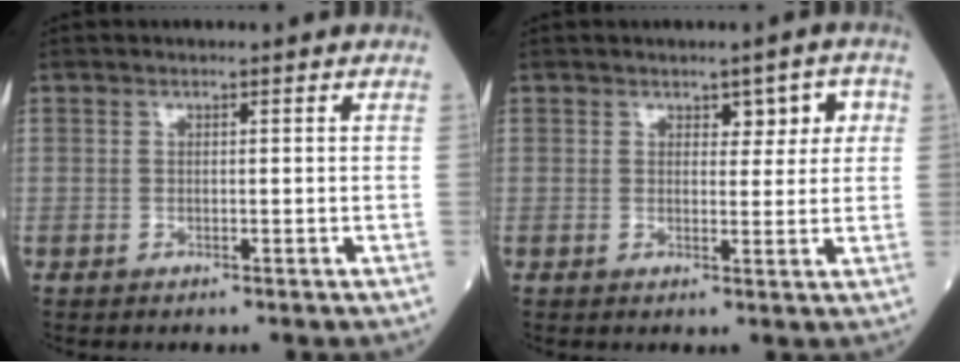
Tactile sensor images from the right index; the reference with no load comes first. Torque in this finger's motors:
{"motor_torque": [0.07, 0.06, 0.07, 0.01]}